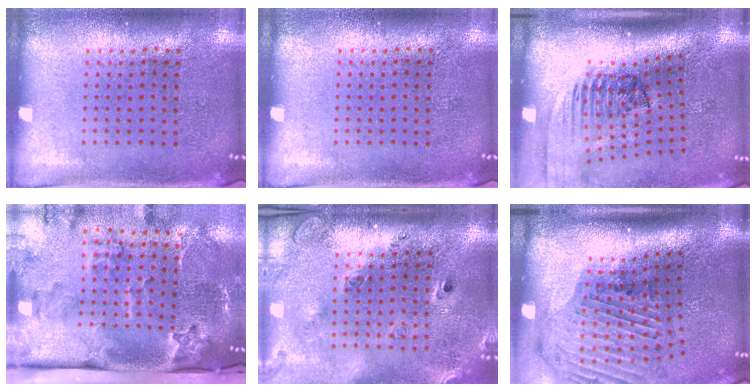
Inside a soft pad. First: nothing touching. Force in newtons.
{"total": 0.0}
{"total": 2.4, "press": 1.7, "slide": 1.7}
{"total": 3.8, "press": 2.6, "slide": 2.7}
{"total": 2.8, "press": 1.9, "slide": 2.0}
{"total": 2.9, "press": 2.1, "slide": 2.0}